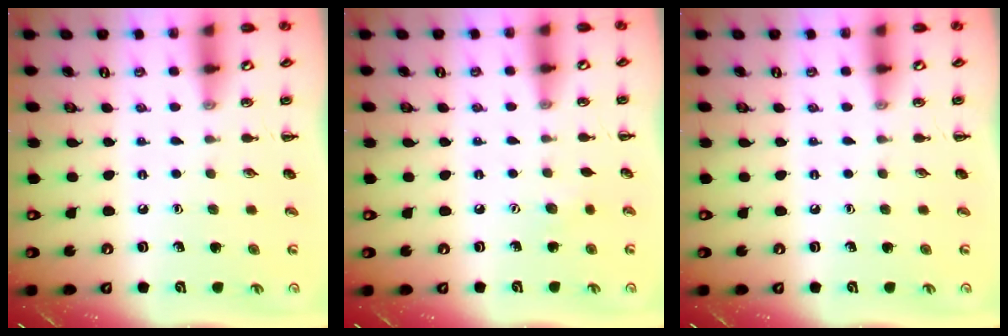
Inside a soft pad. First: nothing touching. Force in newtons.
{"total": 3.5, "press": 3.4, "slide": 0.8}
{"total": 0.0}